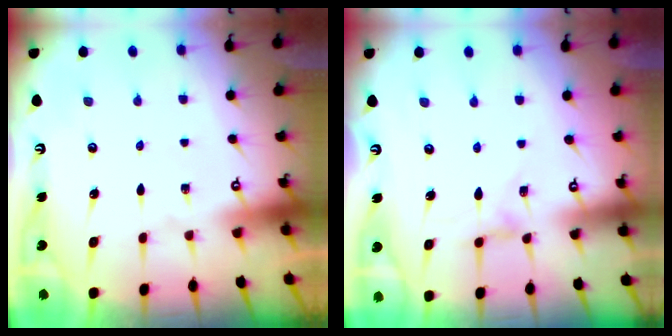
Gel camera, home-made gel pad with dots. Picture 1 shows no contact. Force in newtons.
{"total": 1.5, "press": 1.4, "slide": 0.4}